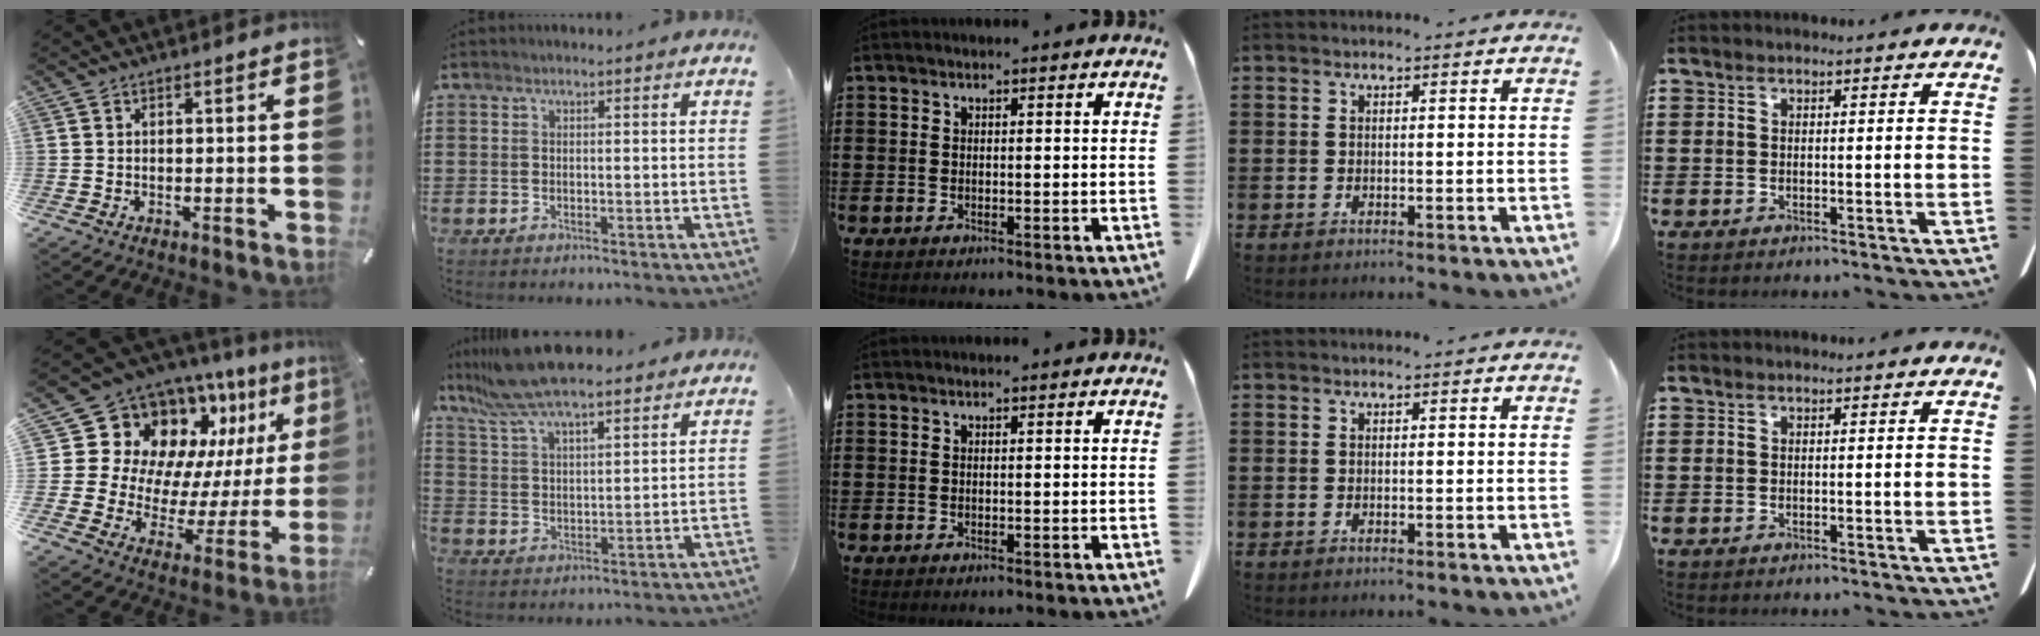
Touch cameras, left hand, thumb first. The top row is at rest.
{"thumb": {"total": 15.8, "force": [10.8, 10.3, 5.2], "torque": [-0.089, -0.121, 0.209]}, "index": {"total": 8.9, "force": [7.7, 1.5, 4.3], "torque": [-0.108, -0.015, 0.141]}}